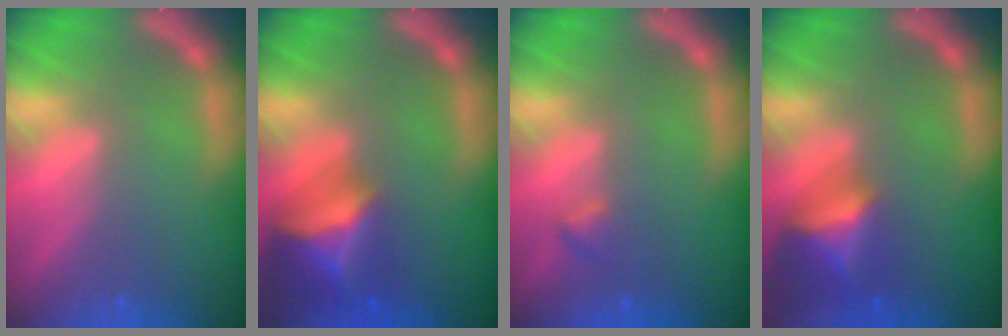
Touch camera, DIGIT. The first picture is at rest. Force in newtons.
{"total": 7.5}
{"total": 0.9}
{"total": 5.5}